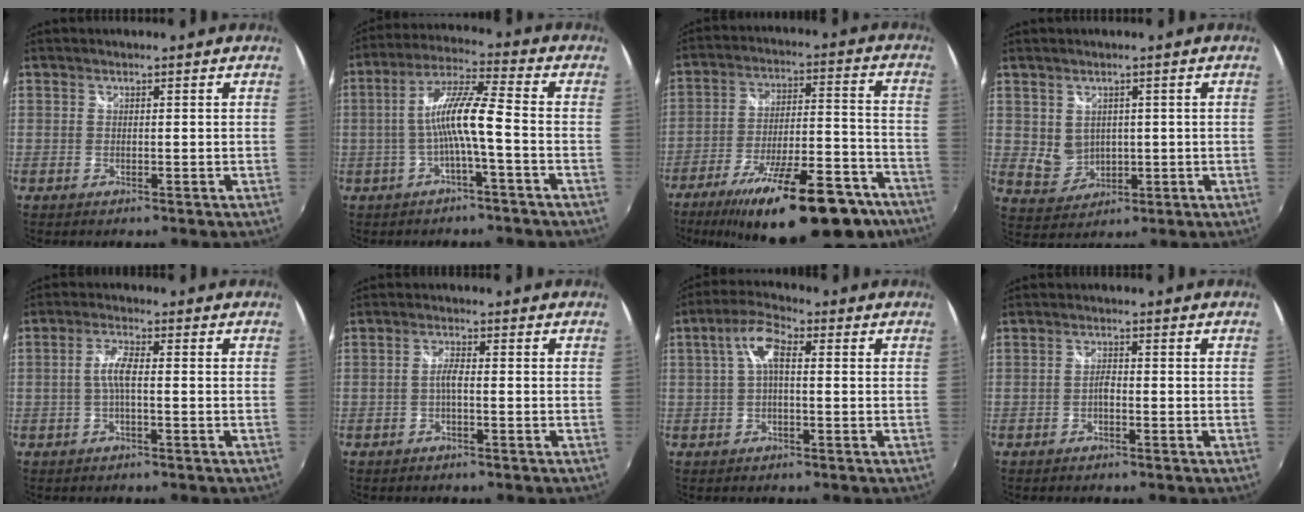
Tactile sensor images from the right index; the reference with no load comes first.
{"total": 9.1, "force": [-2.2, 0.3, 8.8], "torque": [-0.185, 0.015, -0.038]}
{"total": 25.5, "force": [-18.3, 7.4, 16.1], "torque": [-0.254, -0.015, -0.260]}
{"total": 4.8, "force": [0.8, 4.3, 2.0], "torque": [-0.040, 0.001, 0.030]}
{"total": 3.6, "force": [-0.5, 0.5, 3.5], "torque": [-0.074, 0.010, -0.007]}
{"total": 1.9, "force": [-0.6, 0.1, 1.8], "torque": [-0.038, 0.008, -0.012]}
{"total": 6.1, "force": [0.7, 2.3, 5.6], "torque": [-0.112, 0.019, 0.014]}
{"total": 1.4, "force": [-0.8, 0.5, 1.1], "torque": [-0.021, 0.003, -0.016]}